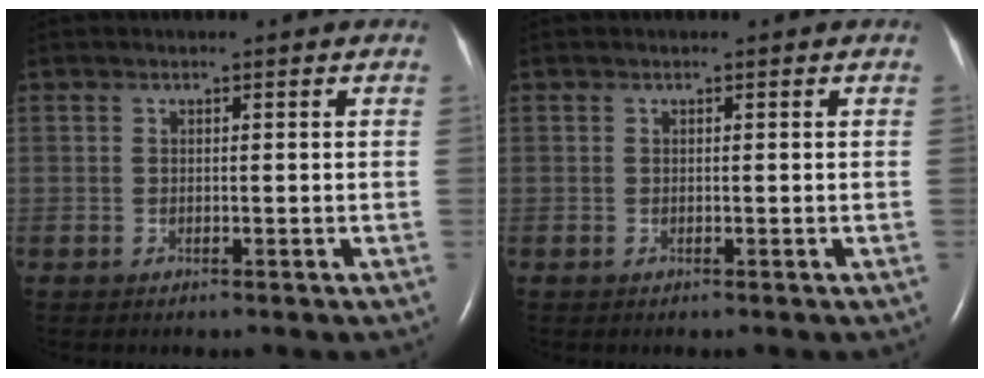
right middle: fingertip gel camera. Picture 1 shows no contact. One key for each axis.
{"total": 0.0}